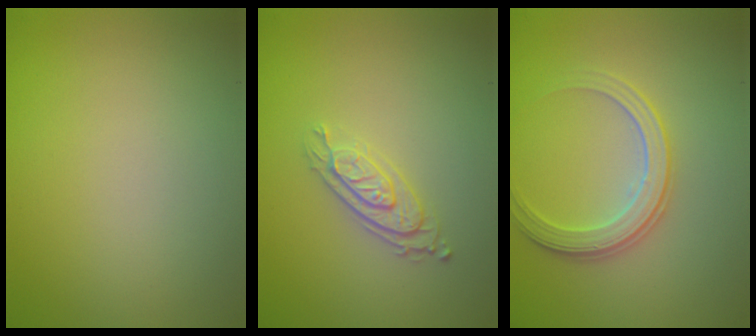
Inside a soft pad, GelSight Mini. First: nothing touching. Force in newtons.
{"total": 2.8, "press": 2.2, "slide": 1.7}
{"total": 2.8, "press": 2.8, "slide": 0.3}